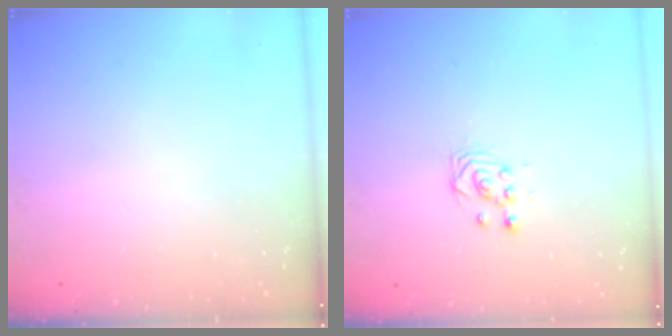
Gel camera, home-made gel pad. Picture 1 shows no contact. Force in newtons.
{"total": 3.4, "press": 3.3, "slide": 0.3}